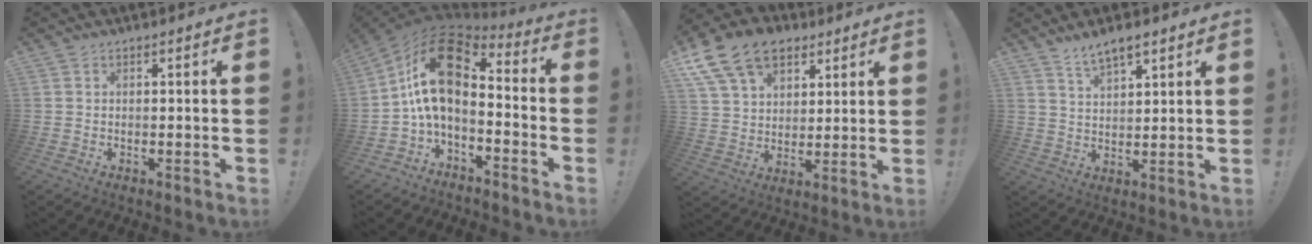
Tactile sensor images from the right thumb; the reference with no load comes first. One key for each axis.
{"total": 15.4, "fx": 3.4, "fy": 8.2, "fz": 12.5, "tx": -0.242, "ty": -0.015, "tz": 0.060}
{"total": 16.8, "fx": 9.4, "fy": 11.3, "fz": 8.3, "tx": -0.129, "ty": -0.051, "tz": 0.176}
{"total": 6.1, "fx": 4.8, "fy": 2.1, "fz": 3.3, "tx": -0.055, "ty": -0.025, "tz": 0.086}